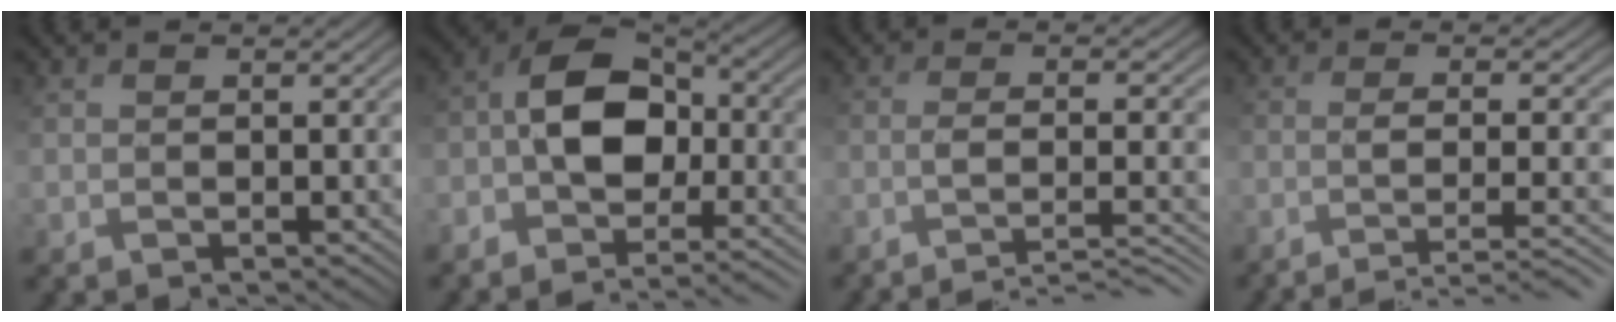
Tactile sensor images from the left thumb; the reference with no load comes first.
{"total": 10.1, "force": [-3.9, 5.7, 7.4], "torque": [-0.144, -0.004, -0.084]}
{"total": 7.5, "force": [-5.0, 1.4, 5.4], "torque": [-0.082, 0.007, -0.072]}
{"total": 7.1, "force": [-4.2, 1.7, 5.5], "torque": [-0.084, -0.006, -0.057]}